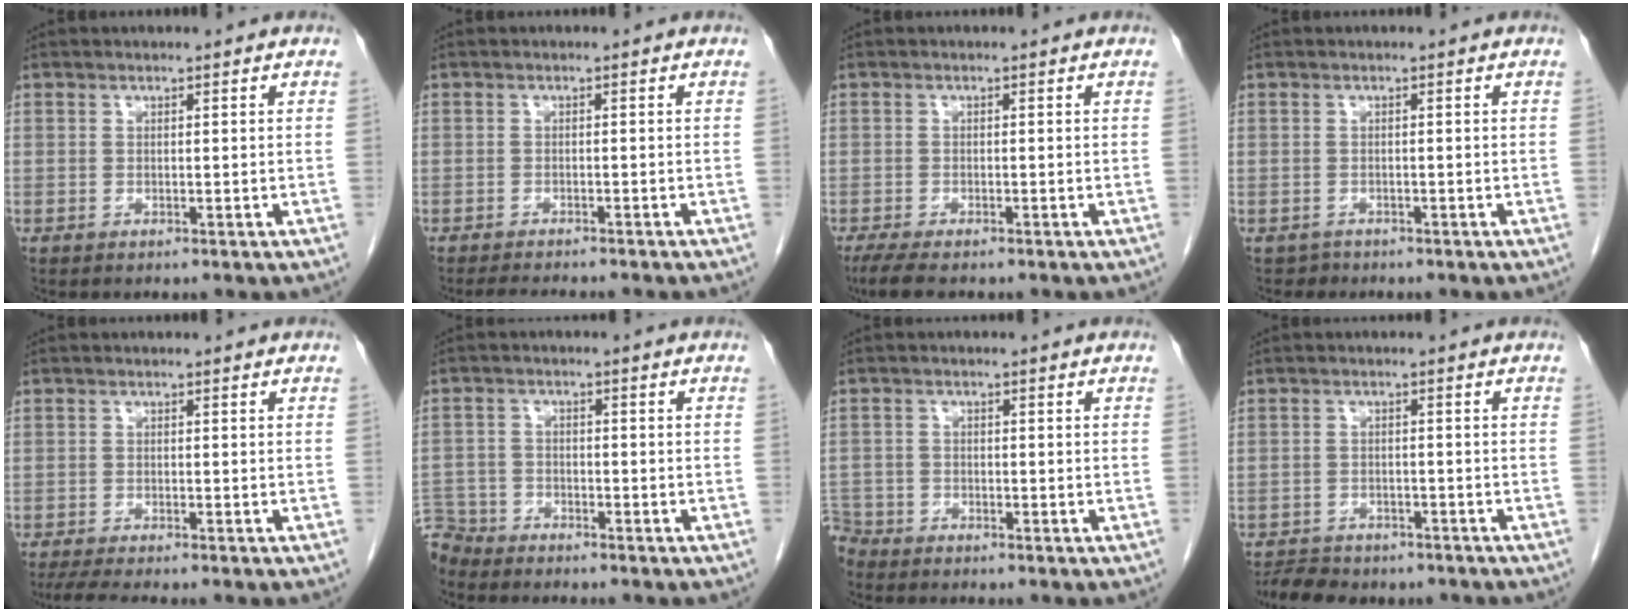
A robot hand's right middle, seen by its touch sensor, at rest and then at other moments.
{"total": 6.2, "force": [-5.5, 0.6, 2.7], "torque": [-0.032, -0.010, -0.078]}
{"total": 4.7, "force": [-3.7, 1.1, 2.8], "torque": [-0.052, -0.014, -0.056]}
{"total": 1.1, "force": [-0.9, 0.6, -0.4], "torque": [0.001, 0.002, -0.015]}
{"total": 6.5, "force": [-5.4, 0.3, 3.5], "torque": [-0.049, -0.013, -0.085]}
{"total": 6.5, "force": [-6.1, 2.3, -0.1], "torque": [0.001, -0.002, -0.116]}
{"total": 4.3, "force": [-4.0, 1.5, -0.2], "torque": [0.009, -0.007, -0.080]}
{"total": 7.7, "force": [-6.6, 3.3, 2.3], "torque": [-0.040, -0.001, -0.092]}